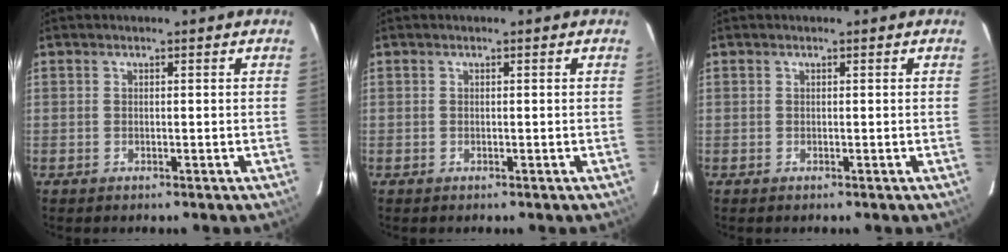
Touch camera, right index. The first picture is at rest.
{"total": 0.0}
{"total": 0.0}